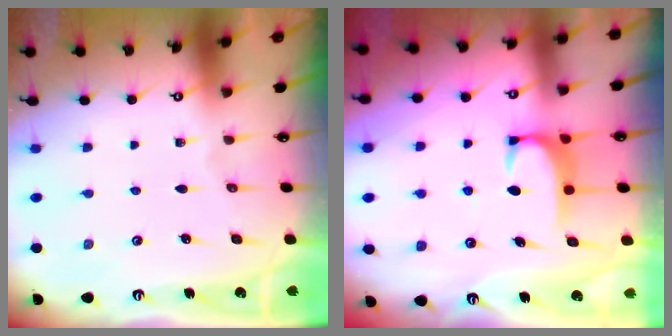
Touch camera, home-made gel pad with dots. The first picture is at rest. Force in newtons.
{"total": 2.1, "press": 2.1, "slide": 0.5}